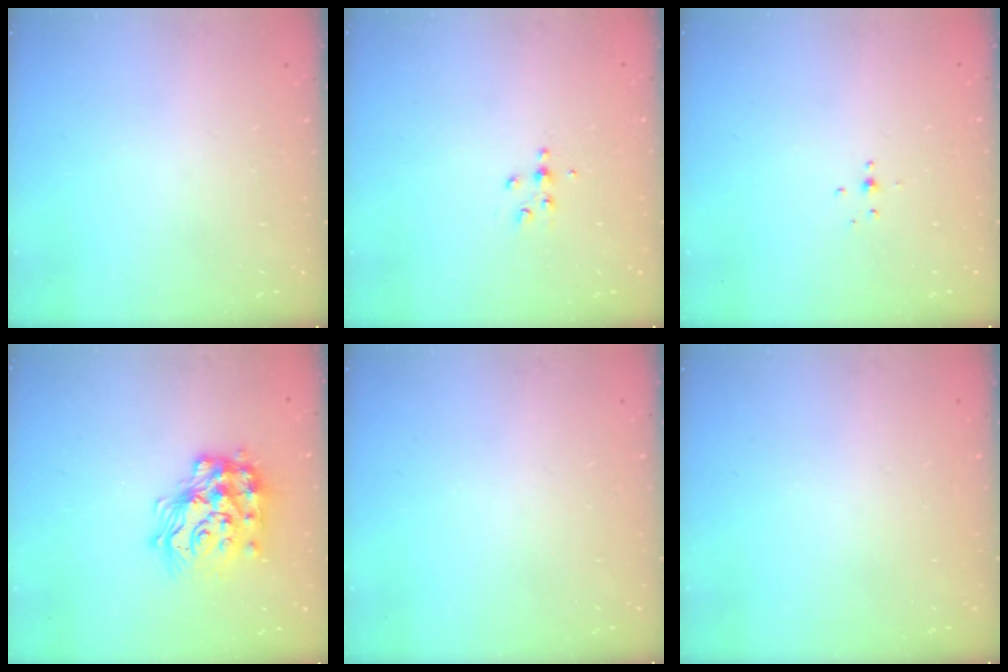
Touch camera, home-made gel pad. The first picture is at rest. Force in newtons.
{"total": 3.7, "press": 3.7, "slide": 0.6}
{"total": 2.1, "press": 1.9, "slide": 0.8}
{"total": 20.3, "press": 20.3, "slide": 1.4}
{"total": 0.0}
{"total": 0.0}